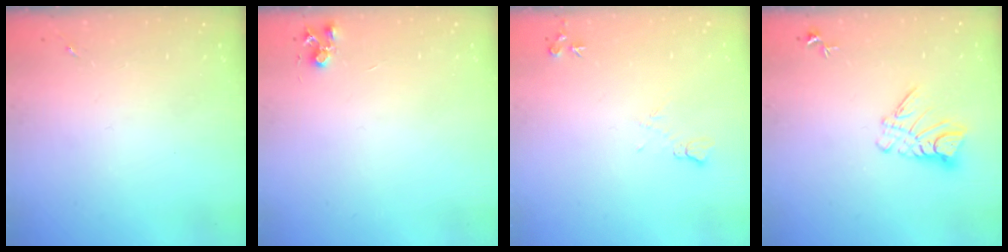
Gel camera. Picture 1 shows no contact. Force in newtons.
{"total": 4.6, "press": 4.5, "slide": 0.7}
{"total": 7.6, "press": 7.6, "slide": 0.8}
{"total": 9.2, "press": 9.2, "slide": 0.9}